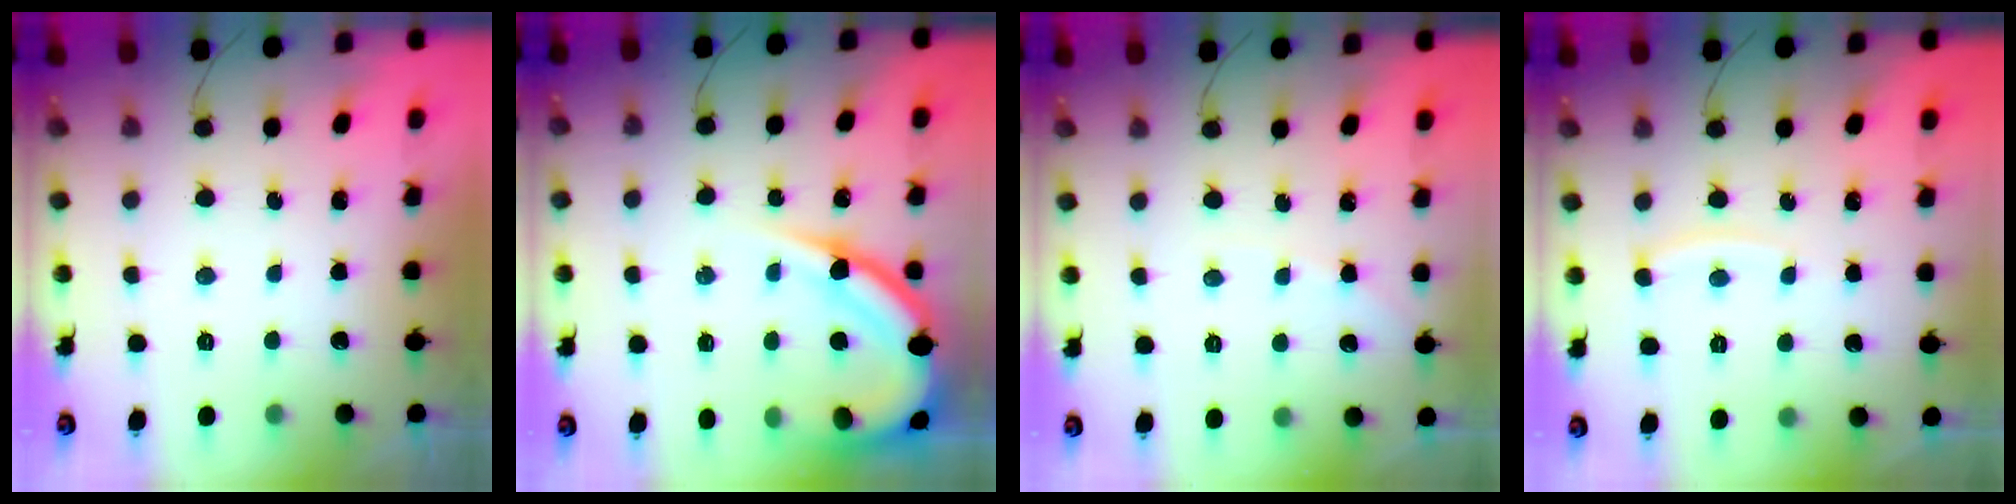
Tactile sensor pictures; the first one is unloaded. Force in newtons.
{"total": 14.6, "press": 14.5, "slide": 1.0}
{"total": 2.5, "press": 2.4, "slide": 0.5}
{"total": 3.2, "press": 3.2, "slide": 0.4}